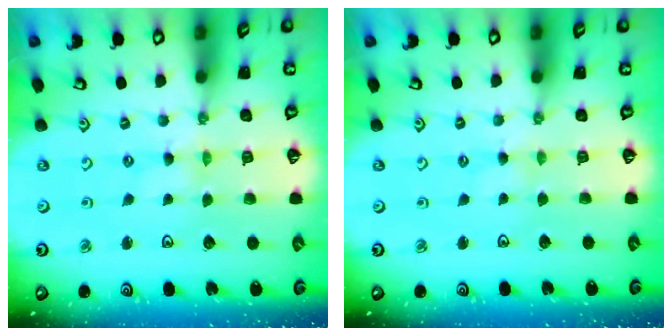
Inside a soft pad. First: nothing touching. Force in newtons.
{"total": 0.9, "press": 0.8, "slide": 0.2}